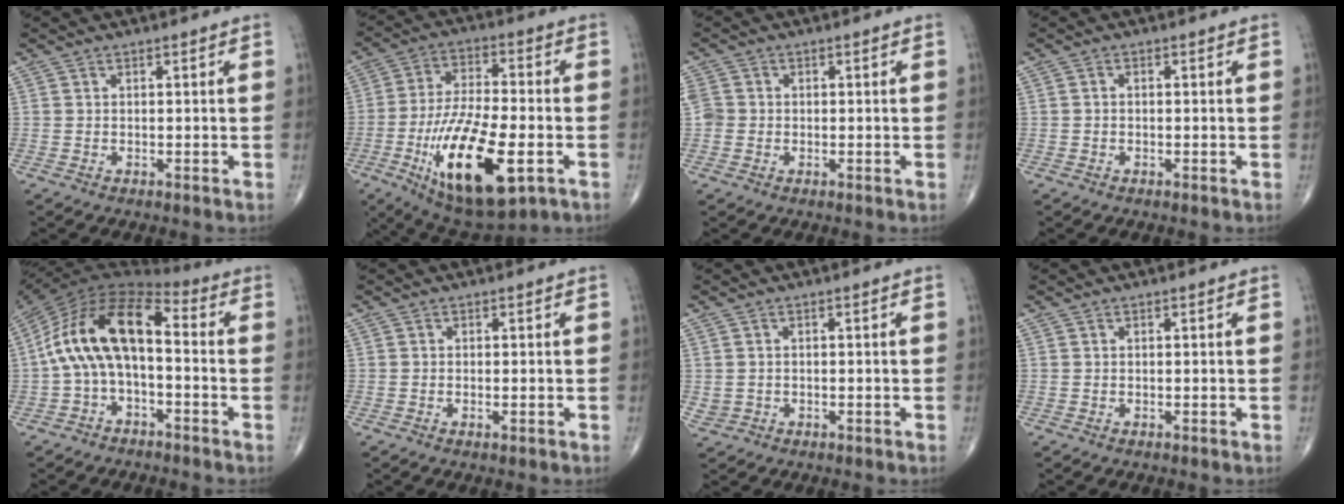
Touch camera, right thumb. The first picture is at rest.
{"total": 21.5, "force": [-7.1, 8.2, 18.6], "torque": [-0.348, 0.002, -0.110]}
{"total": 3.6, "force": [-0.1, 3.2, 1.6], "torque": [-0.031, 0.010, -0.001]}
{"total": 0.6, "force": [-0.1, 0.4, 0.4], "torque": [-0.006, 0.001, -0.007]}
{"total": 15.5, "force": [-0.7, 7.9, 13.3], "torque": [-0.244, 0.054, -0.025]}
{"total": 0.9, "force": [-0.3, 0.3, 0.8], "torque": [-0.016, -0.002, -0.005]}
{"total": 1.8, "force": [-0.2, 1.7, 0.7], "torque": [-0.012, 0.006, 0.002]}
{"total": 0.0}